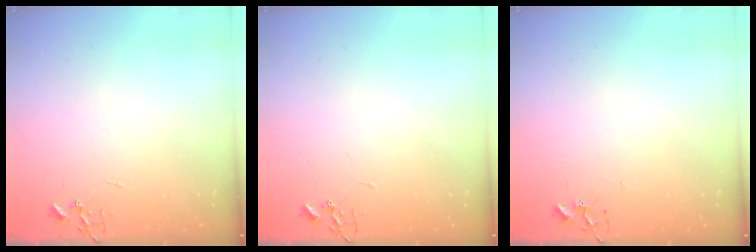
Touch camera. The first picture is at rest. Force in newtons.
{"total": 0.0}
{"total": 3.9, "press": 3.8, "slide": 0.6}